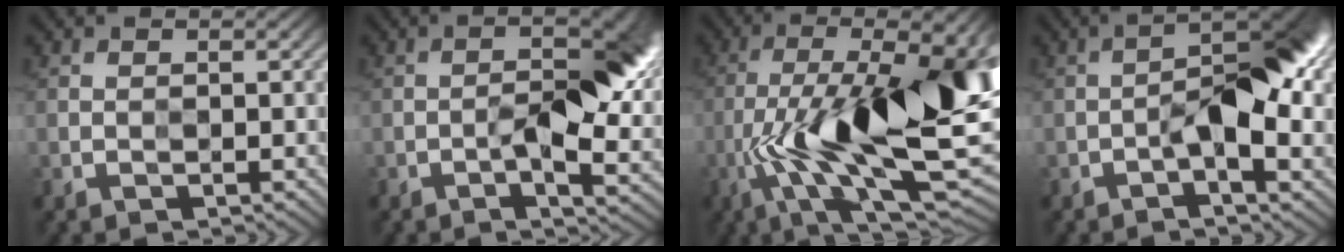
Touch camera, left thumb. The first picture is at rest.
{"total": 7.7, "force": [-0.8, 2.6, 7.2], "torque": [-0.113, 0.003, -0.012]}
{"total": 18.3, "force": [-3.8, 5.5, 17.0], "torque": [-0.269, 0.010, -0.061]}
{"total": 8.3, "force": [-1.3, 2.9, 7.7], "torque": [-0.115, 0.017, -0.026]}